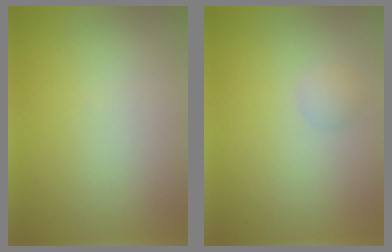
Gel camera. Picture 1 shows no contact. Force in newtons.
{"total": 1.1, "press": 1.1, "slide": 0.0}